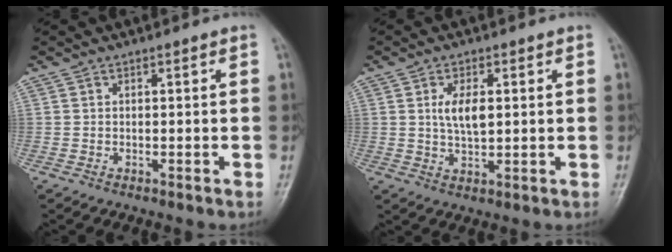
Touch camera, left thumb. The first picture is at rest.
{"total": 5.3, "force": [1.1, 2.6, 4.5], "torque": [-0.082, -0.006, 0.020]}